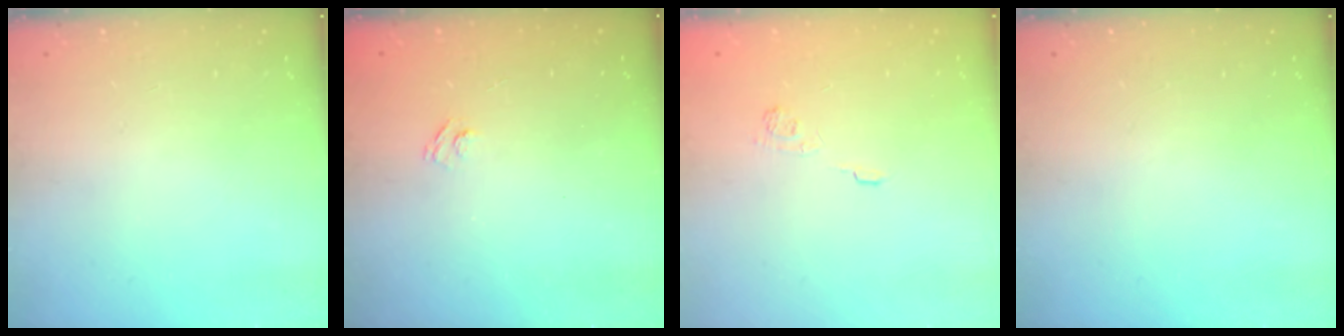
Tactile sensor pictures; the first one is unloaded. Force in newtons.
{"total": 2.7, "press": 2.5, "slide": 0.9}
{"total": 2.3, "press": 1.8, "slide": 1.3}
{"total": 0.0}